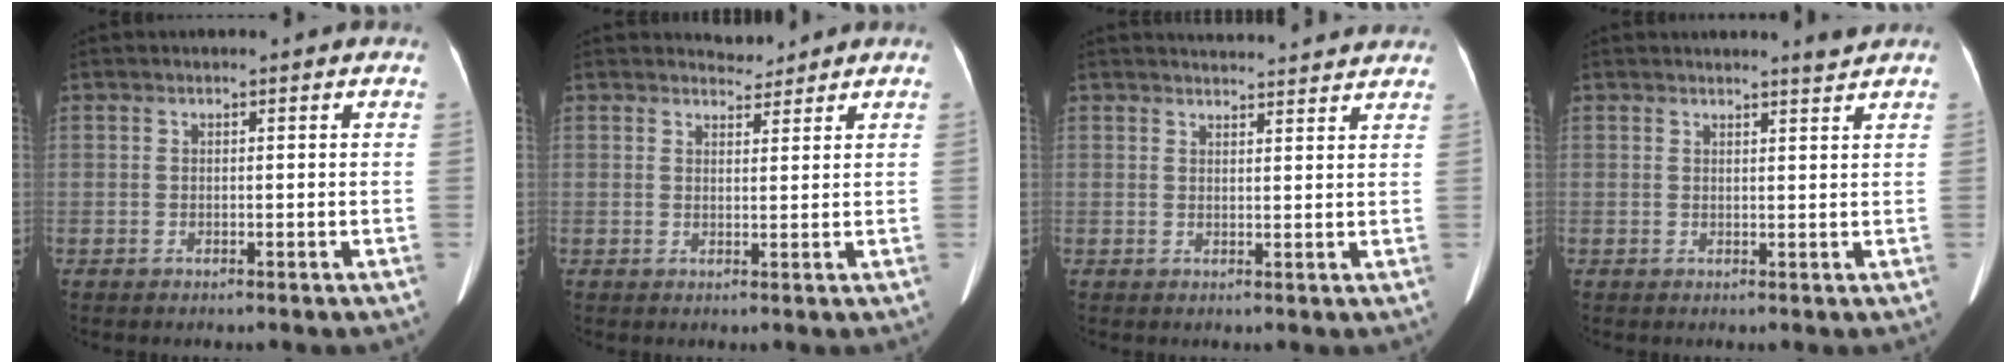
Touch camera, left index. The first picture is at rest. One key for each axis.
{"total": 2.1, "fx": 2.1, "fy": 0.3, "fz": -0.3, "tx": 0.000, "ty": -0.001, "tz": 0.035}
{"total": 9.0, "fx": 8.8, "fy": 0.6, "fz": 2.0, "tx": -0.023, "ty": 0.017, "tz": 0.097}
{"total": 1.8, "fx": 1.7, "fy": -0.7, "fz": 0.1, "tx": -0.014, "ty": -0.011, "tz": 0.026}